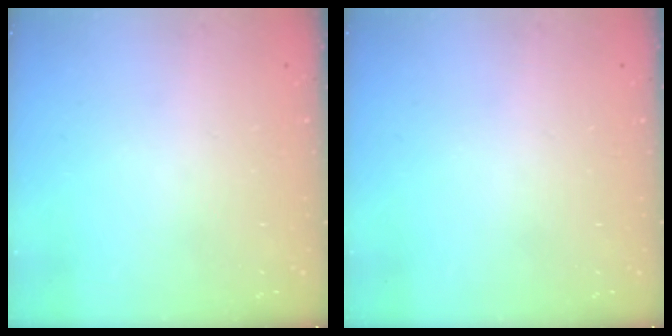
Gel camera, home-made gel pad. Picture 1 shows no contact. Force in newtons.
{"total": 0.0}